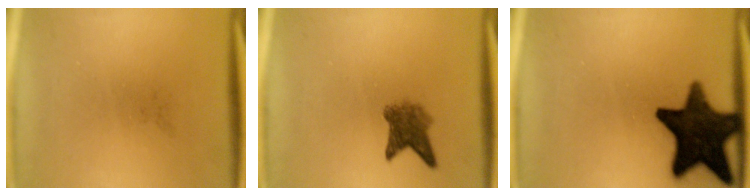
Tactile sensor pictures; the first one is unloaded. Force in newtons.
{"total": 4.1}
{"total": 15.7}